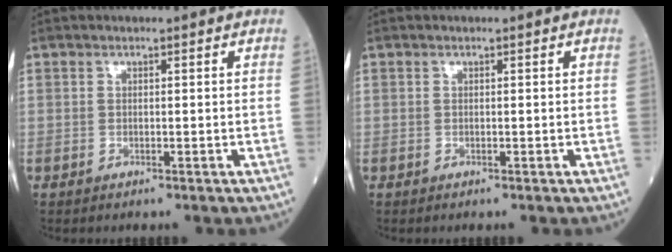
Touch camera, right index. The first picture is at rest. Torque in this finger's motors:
{"motor_torque": [0.00, 0.00, 0.00, 0.00]}